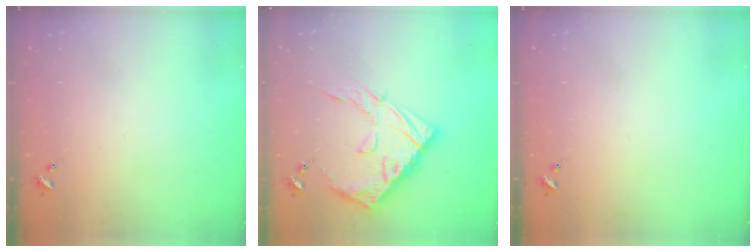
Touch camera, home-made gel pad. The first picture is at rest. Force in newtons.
{"total": 16.8, "press": 16.7, "slide": 1.7}
{"total": 0.0}